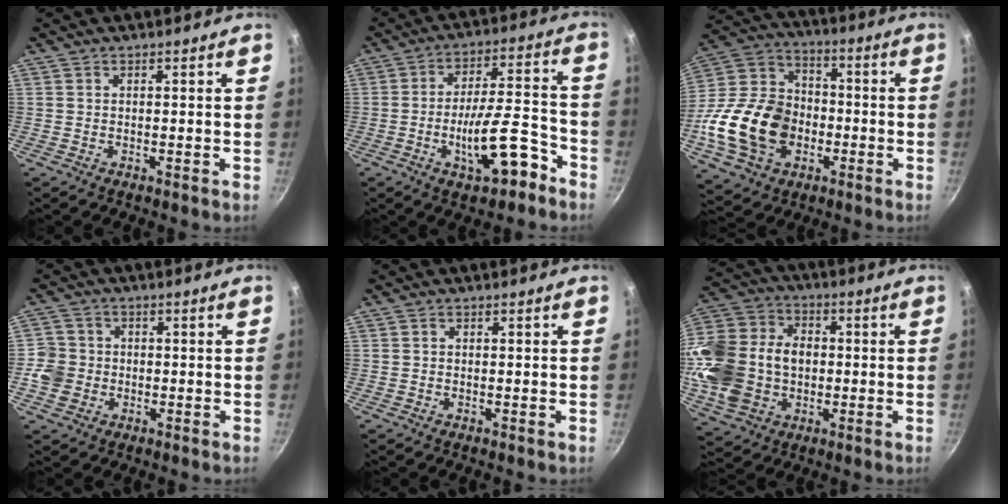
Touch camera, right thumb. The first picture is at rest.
{"total": 13.8, "force": [-6.4, 4.8, 11.2], "torque": [-0.148, 0.055, -0.095]}
{"total": 21.7, "force": [-5.5, 16.0, 13.5], "torque": [-0.240, 0.042, -0.100]}
{"total": 5.6, "force": [-1.5, 5.1, 1.7], "torque": [-0.008, 0.016, -0.037]}
{"total": 0.0}
{"total": 20.9, "force": [-1.6, 16.1, 13.2], "torque": [-0.258, 0.037, -0.023]}